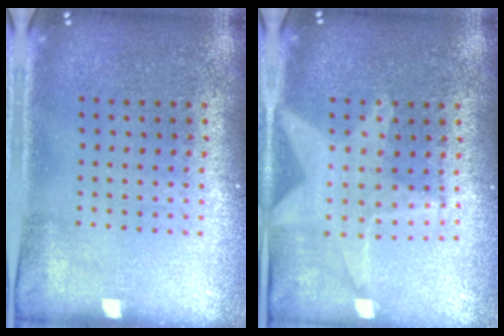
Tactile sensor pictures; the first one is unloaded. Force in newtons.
{"total": 1.8, "press": 1.6, "slide": 0.9}